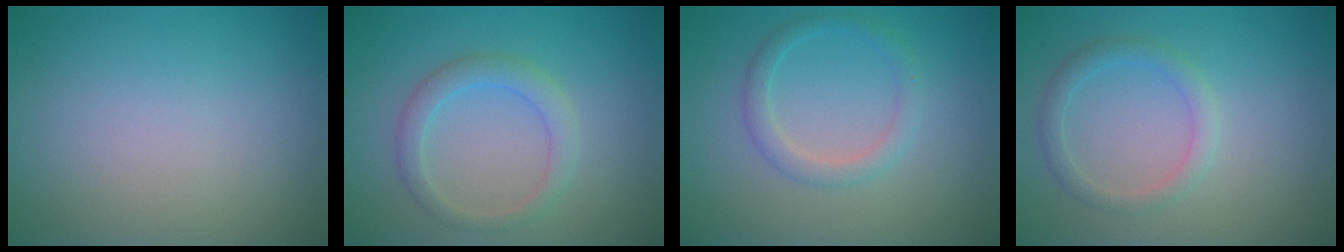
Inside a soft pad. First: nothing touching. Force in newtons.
{"total": 2.4, "press": 2.4, "slide": 0.2}
{"total": 2.0, "press": 2.0, "slide": 0.1}
{"total": 1.9, "press": 1.9, "slide": 0.1}